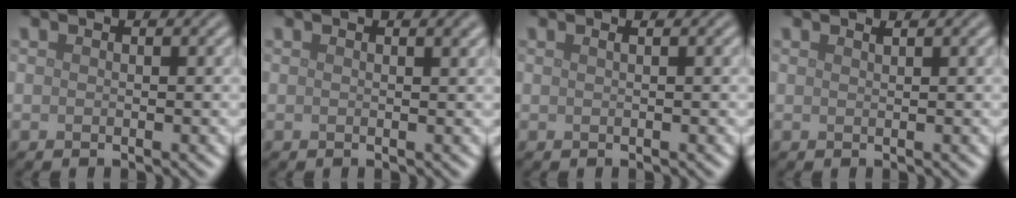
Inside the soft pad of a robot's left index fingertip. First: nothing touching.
{"total": 1.2, "force": [0.7, 0.4, 0.9], "torque": [-0.007, 0.003, 0.009]}
{"total": 0.9, "force": [0.4, 0.4, 0.7], "torque": [-0.006, 0.000, 0.000]}
{"total": 0.7, "force": [0.5, 0.2, 0.4], "torque": [-0.001, -0.001, 0.008]}